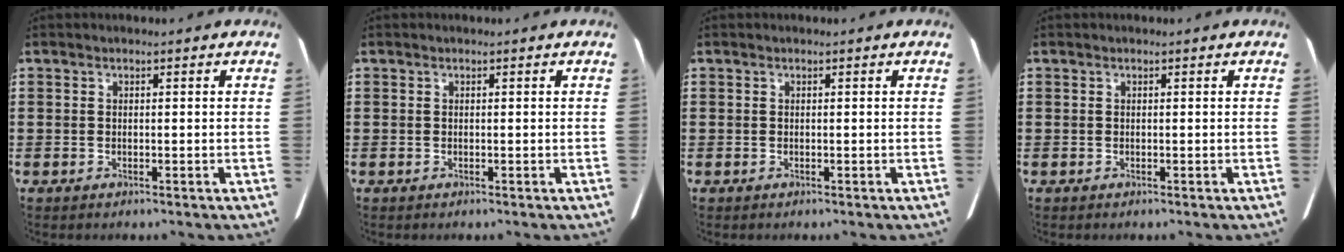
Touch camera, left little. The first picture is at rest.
{"total": 0.0}
{"total": 0.0}
{"total": 0.0}